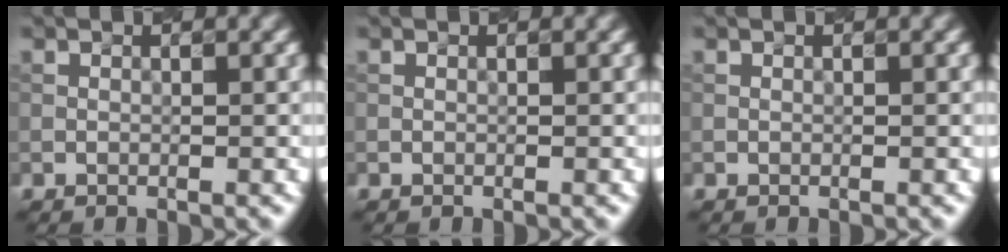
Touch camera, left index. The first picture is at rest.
{"total": 0.0}
{"total": 0.0}